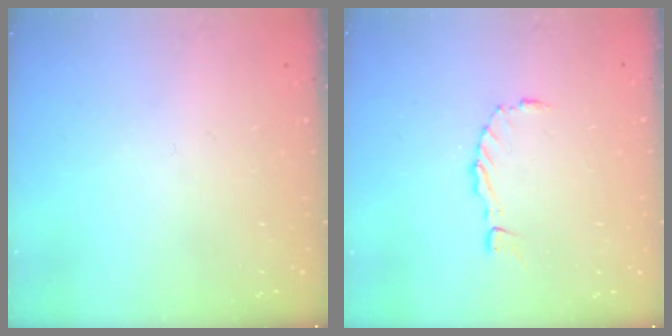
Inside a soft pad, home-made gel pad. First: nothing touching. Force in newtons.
{"total": 0.0}